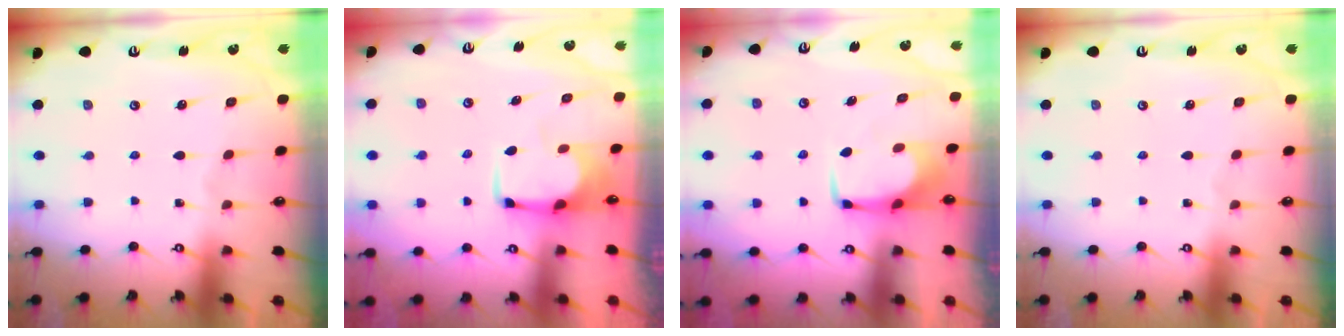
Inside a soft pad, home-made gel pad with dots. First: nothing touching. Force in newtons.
{"total": 1.9, "press": 1.6, "slide": 1.0}
{"total": 1.8, "press": 1.7, "slide": 0.6}
{"total": 0.0}